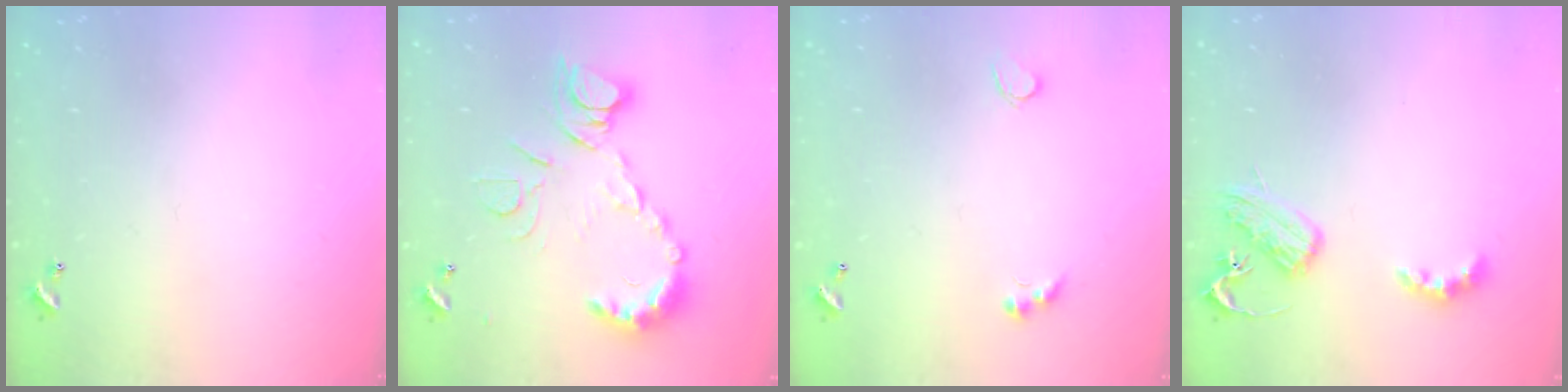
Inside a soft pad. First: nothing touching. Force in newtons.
{"total": 14.0, "press": 13.9, "slide": 1.3}
{"total": 2.8, "press": 2.6, "slide": 0.9}
{"total": 4.0, "press": 4.0, "slide": 0.5}